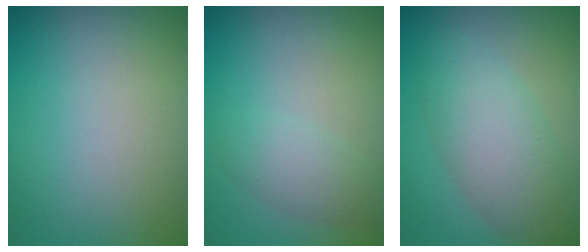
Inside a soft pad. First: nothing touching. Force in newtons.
{"total": 2.2, "press": 2.2, "slide": 0.1}
{"total": 5.4, "press": 5.4, "slide": 0.1}